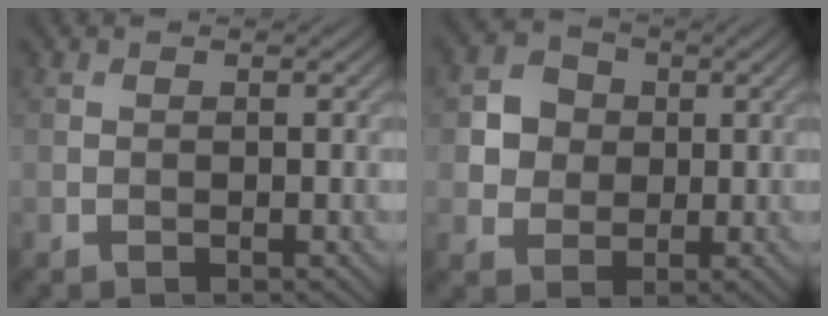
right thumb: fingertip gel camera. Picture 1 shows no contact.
{"total": 4.8, "force": [0.6, 4.4, 2.0], "torque": [-0.046, 0.007, 0.000]}